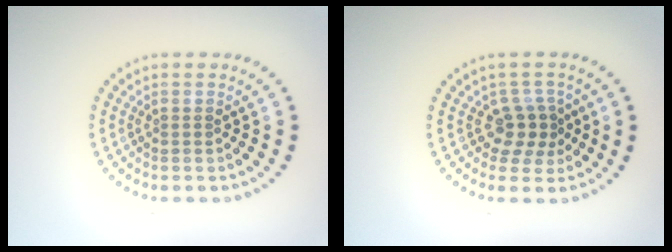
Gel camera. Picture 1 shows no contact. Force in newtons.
{"total": 2.7, "press": 2.1, "slide": 1.7}